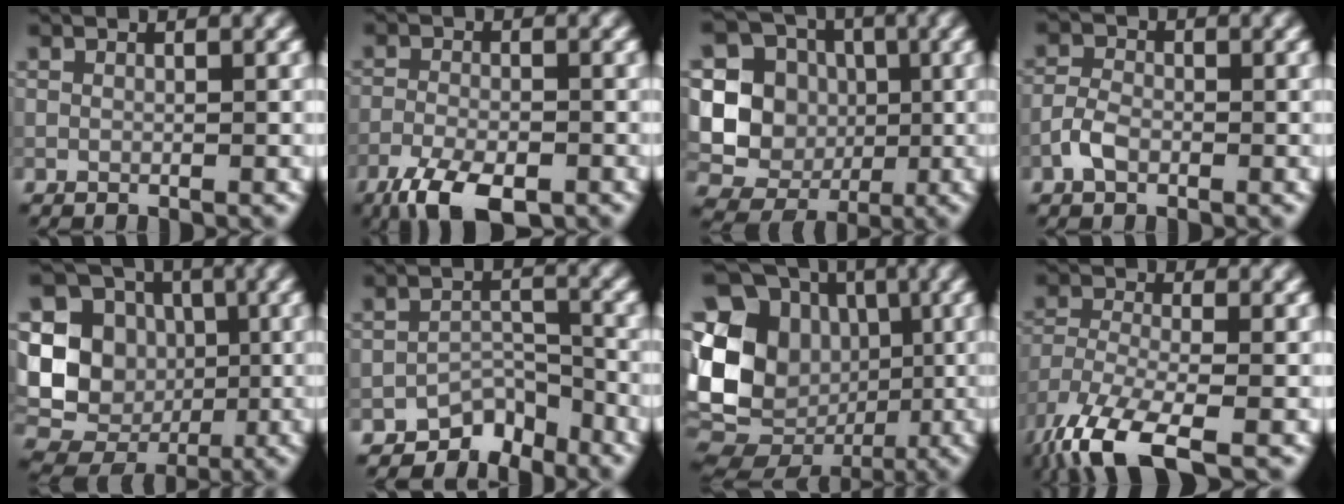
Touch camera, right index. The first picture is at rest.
{"total": 6.3, "force": [-4.3, 2.2, 4.0], "torque": [-0.080, -0.012, -0.082]}
{"total": 12.5, "force": [-0.3, 11.9, 3.9], "torque": [-0.100, 0.006, -0.019]}
{"total": 2.3, "force": [-1.2, 1.5, 1.4], "torque": [-0.027, 0.005, -0.030]}
{"total": 11.0, "force": [0.2, 9.9, 4.9], "torque": [-0.096, -0.009, -0.014]}
{"total": 4.0, "force": [-3.5, 1.7, 0.9], "torque": [0.004, 0.005, -0.061]}
{"total": 16.8, "force": [-0.4, 14.7, 8.2], "torque": [-0.182, 0.011, -0.029]}
{"total": 10.0, "force": [-6.9, 3.3, 6.3], "torque": [-0.145, -0.025, -0.139]}